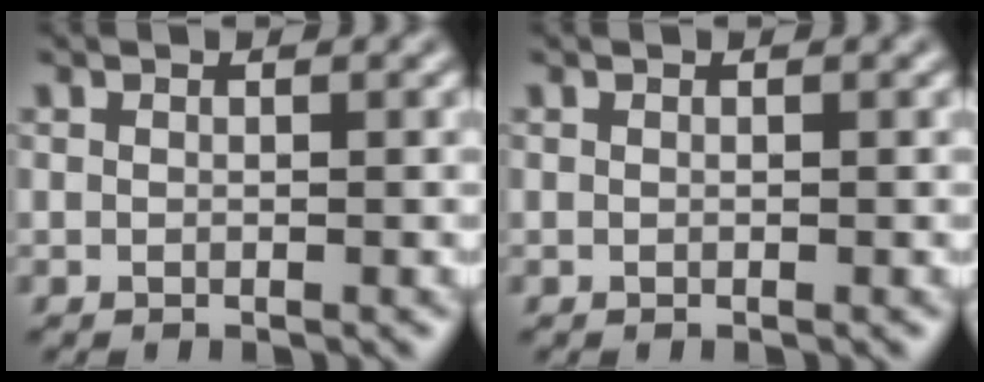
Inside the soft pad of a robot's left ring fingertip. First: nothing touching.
{"total": 0.0}